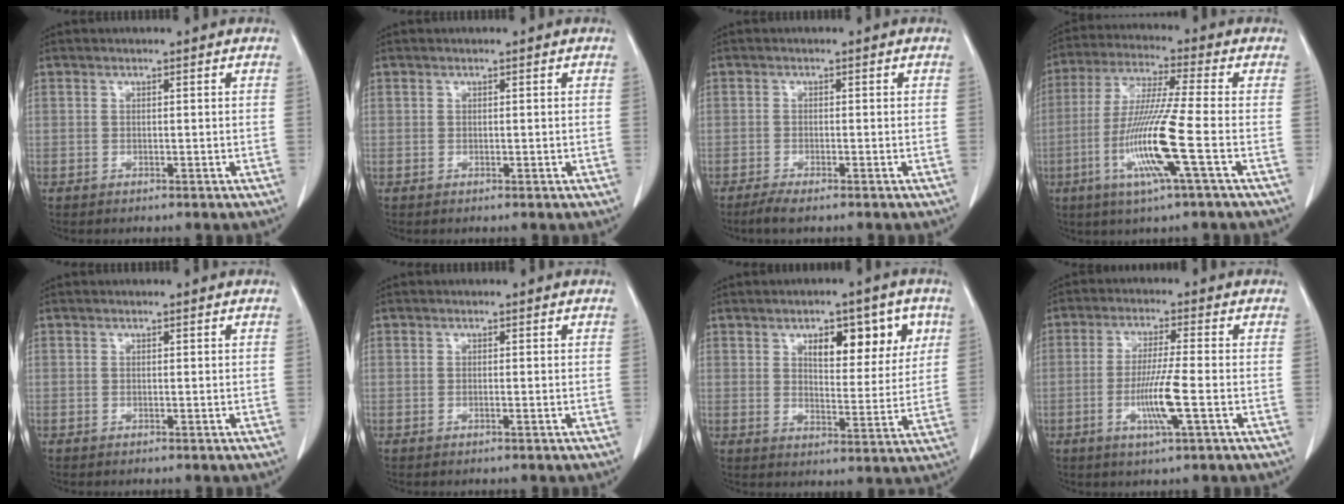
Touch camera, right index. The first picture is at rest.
{"total": 0.0}
{"total": 2.5, "force": [-1.9, 0.2, 1.6], "torque": [-0.034, -0.007, -0.036]}
{"total": 12.7, "force": [-3.9, -1.0, 12.1], "torque": [-0.244, -0.018, -0.081]}
{"total": 0.0}
{"total": 0.0}
{"total": 10.0, "force": [4.4, 4.1, 8.0], "torque": [-0.104, 0.008, 0.065]}
{"total": 7.2, "force": [-2.0, -0.4, 6.9], "torque": [-0.130, -0.010, -0.037]}